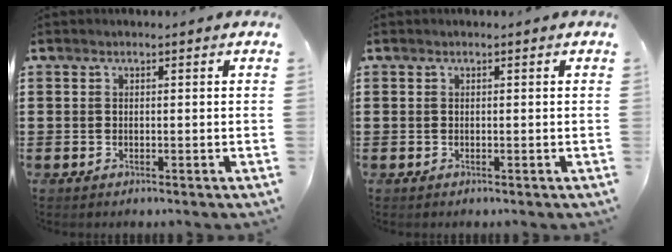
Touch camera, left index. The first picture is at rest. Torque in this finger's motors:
{"motor_torque": [0.00, 0.00, 0.00, 0.00]}